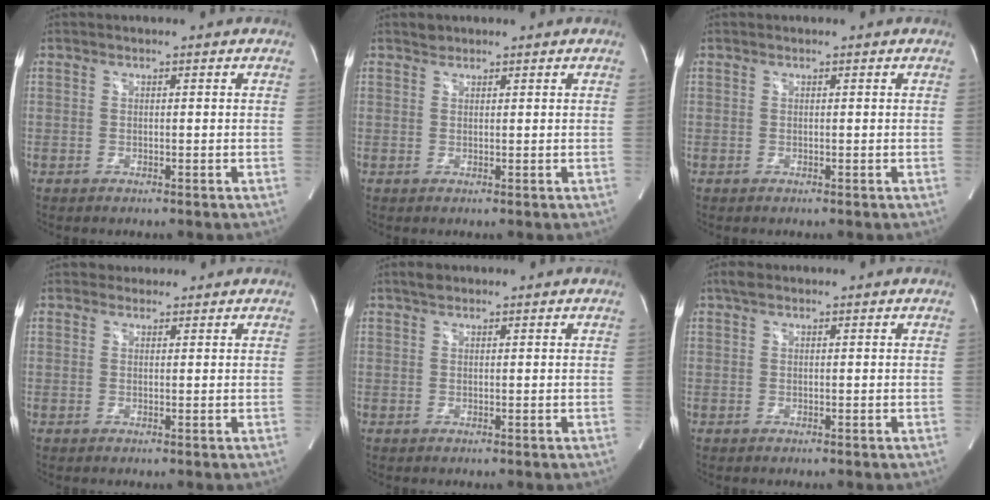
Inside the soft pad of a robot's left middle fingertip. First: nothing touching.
{"total": 0.9, "force": [0.8, 0.5, 0.0], "torque": [0.001, 0.003, 0.012]}
{"total": 0.0}
{"total": 1.4, "force": [1.1, 0.8, -0.2], "torque": [0.005, 0.012, 0.014]}
{"total": 1.4, "force": [1.0, 0.7, 0.6], "torque": [-0.015, 0.013, 0.018]}
{"total": 1.4, "force": [1.0, 0.7, 0.8], "torque": [-0.020, 0.020, 0.017]}